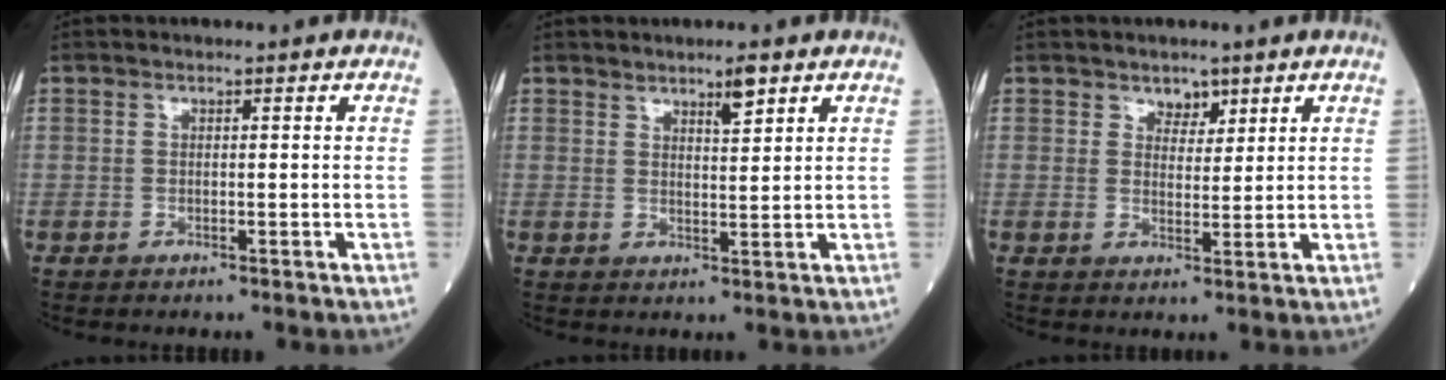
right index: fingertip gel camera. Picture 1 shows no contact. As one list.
[{"total": 3.1, "force": [2.3, 0.5, 2.0], "torque": [-0.036, 0.001, 0.039]}, {"total": 2.8, "force": [2.0, 1.6, 0.9], "torque": [-0.009, -0.002, 0.035]}]